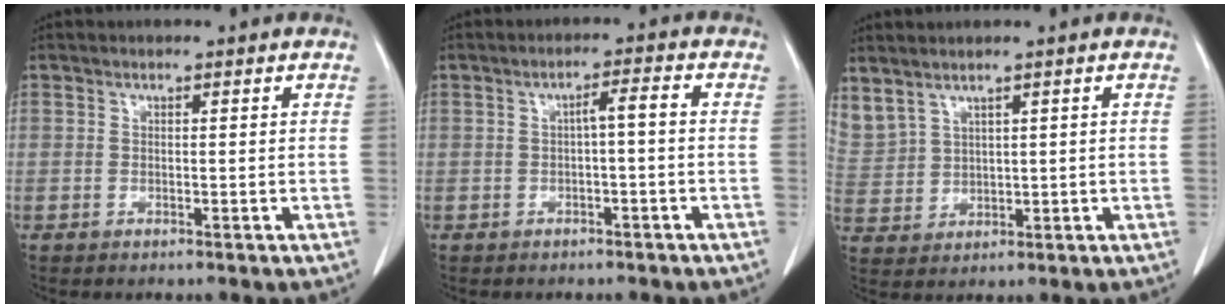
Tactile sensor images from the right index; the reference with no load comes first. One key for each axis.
{"total": 2.7, "fx": -0.4, "fy": 0.2, "fz": 2.7, "tx": -0.041, "ty": 0.010, "tz": -0.005}
{"total": 9.0, "fx": 5.3, "fy": 6.0, "fz": 4.2, "tx": -0.133, "ty": 0.017, "tz": 0.135}